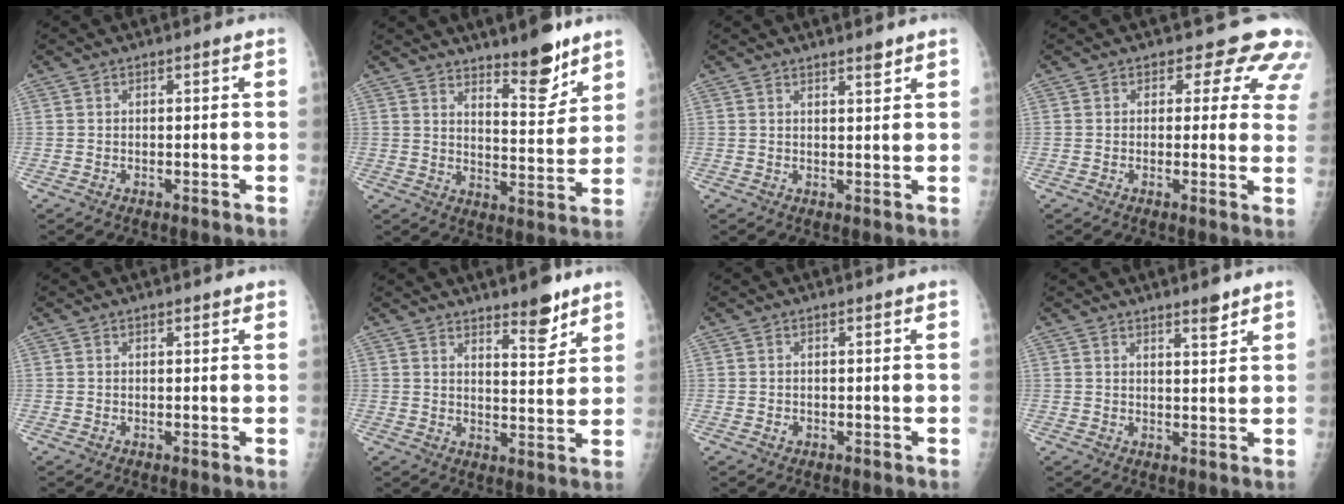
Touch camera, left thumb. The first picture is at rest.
{"total": 9.8, "force": [7.4, 2.8, 5.8], "torque": [-0.065, -0.063, 0.121]}
{"total": 2.0, "force": [1.7, 0.3, 1.1], "torque": [-0.013, -0.013, 0.026]}
{"total": 8.9, "force": [6.7, 4.8, 3.5], "torque": [0.010, -0.027, 0.046]}
{"total": 1.1, "force": [0.9, 0.4, 0.5], "torque": [-0.005, -0.001, 0.009]}
{"total": 6.9, "force": [5.1, 2.0, 4.1], "torque": [-0.041, -0.040, 0.075]}
{"total": 0.5, "force": [-0.1, 0.5, 0.2], "torque": [0.000, 0.000, -0.001]}
{"total": 3.2, "force": [2.5, 0.6, 1.9], "torque": [-0.021, -0.020, 0.038]}